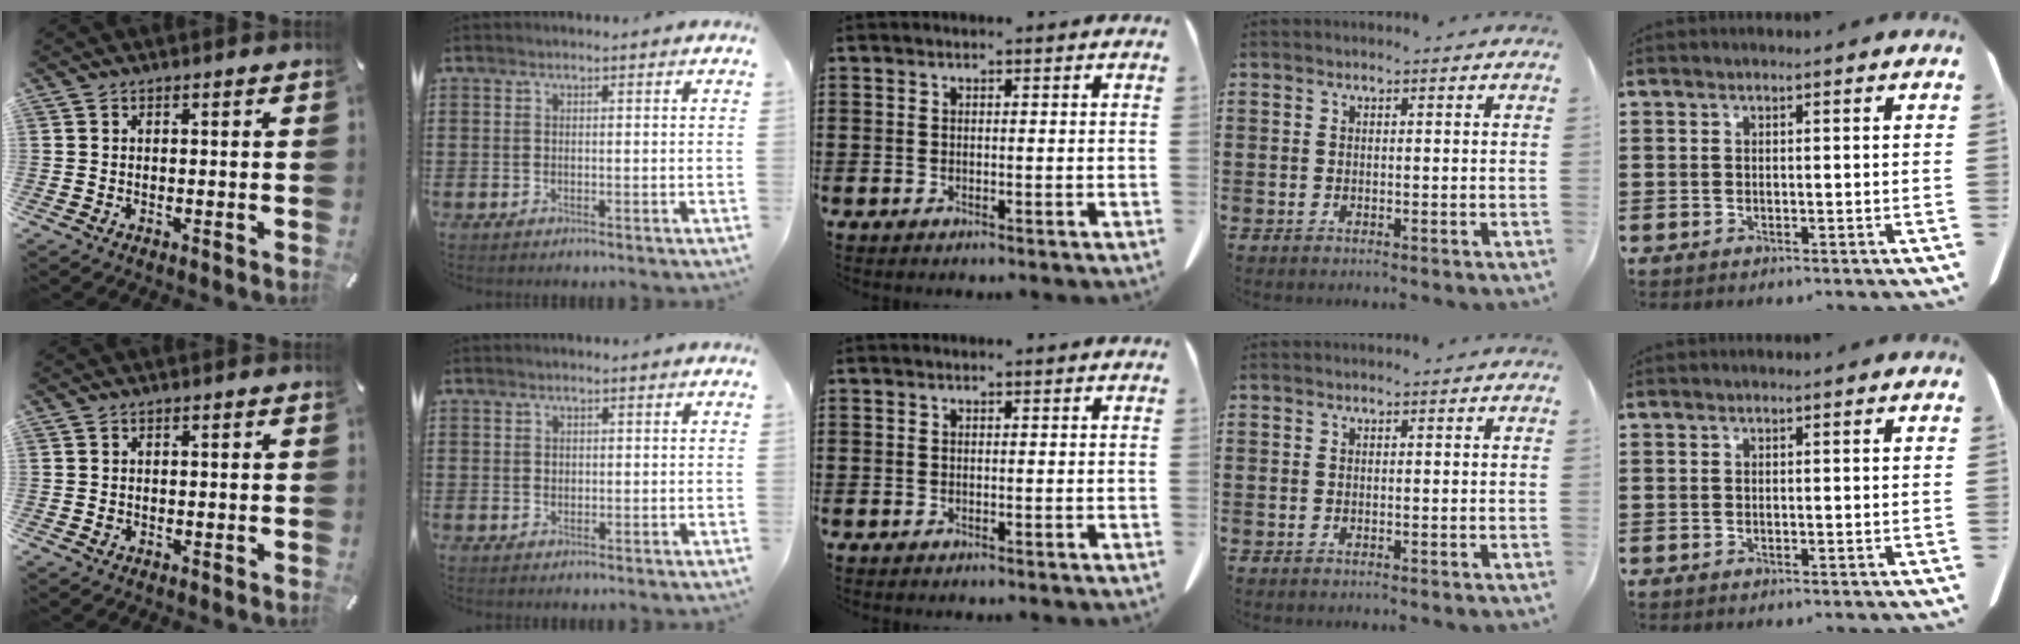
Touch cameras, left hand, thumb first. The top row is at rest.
{"thumb": {"total": 0.7, "force": [-0.2, 0.6, 0.3], "torque": [-0.005, 0.002, -0.004]}, "index": {"total": 0.7, "force": [0.4, 0.5, 0.3], "torque": [-0.008, 0.004, 0.007]}}